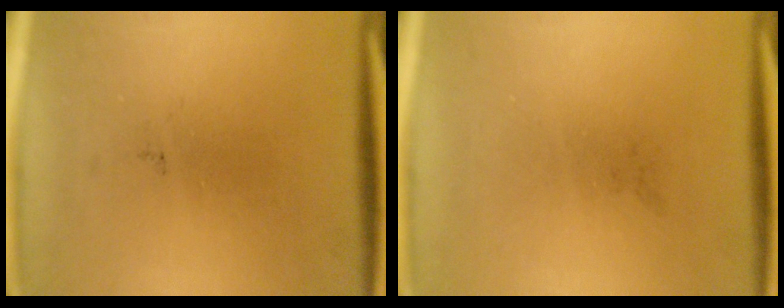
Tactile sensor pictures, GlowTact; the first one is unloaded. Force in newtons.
{"total": 0.0}